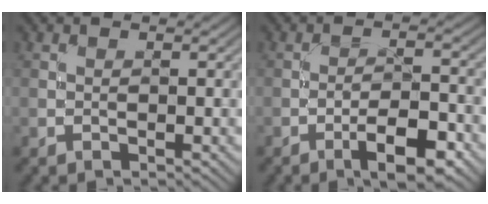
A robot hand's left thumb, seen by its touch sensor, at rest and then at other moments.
{"total": 6.6, "force": [-3.8, 2.0, 5.1], "torque": [-0.078, 0.008, -0.060]}